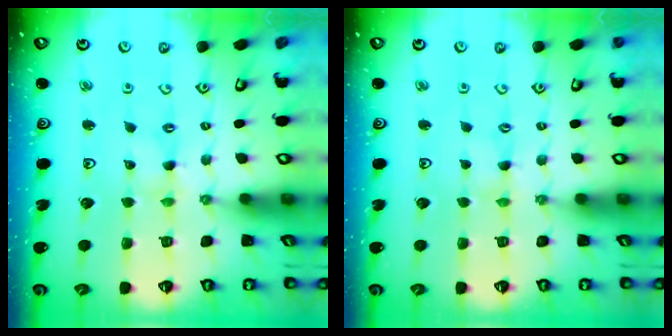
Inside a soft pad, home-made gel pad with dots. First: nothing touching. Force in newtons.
{"total": 0.0}